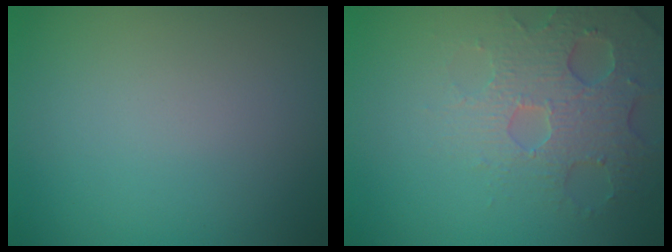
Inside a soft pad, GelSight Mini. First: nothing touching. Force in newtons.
{"total": 4.3, "press": 4.0, "slide": 1.6}